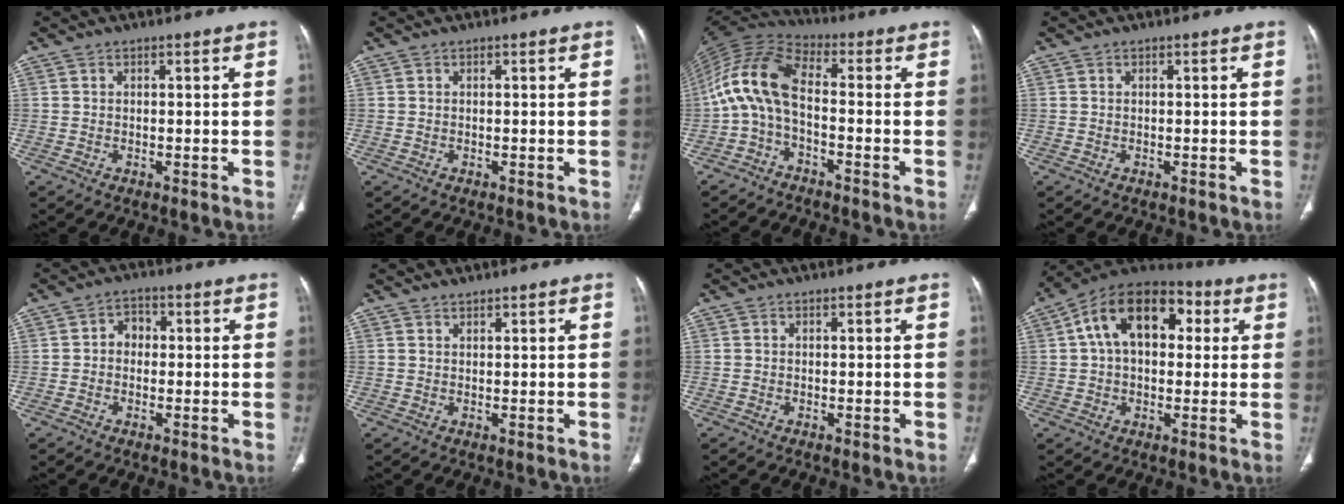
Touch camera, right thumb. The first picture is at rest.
{"total": 0.0}
{"total": 11.2, "force": [-2.3, 5.2, 9.6], "torque": [-0.198, 0.052, -0.059]}
{"total": 0.0}
{"total": 3.3, "force": [-0.1, 2.8, 1.8], "torque": [-0.010, 0.016, -0.011]}
{"total": 1.0, "force": [1.0, 0.1, 0.1], "torque": [0.000, -0.008, 0.019]}
{"total": 0.0}
{"total": 16.6, "force": [4.0, 10.5, 12.2], "torque": [-0.166, 0.030, 0.055]}